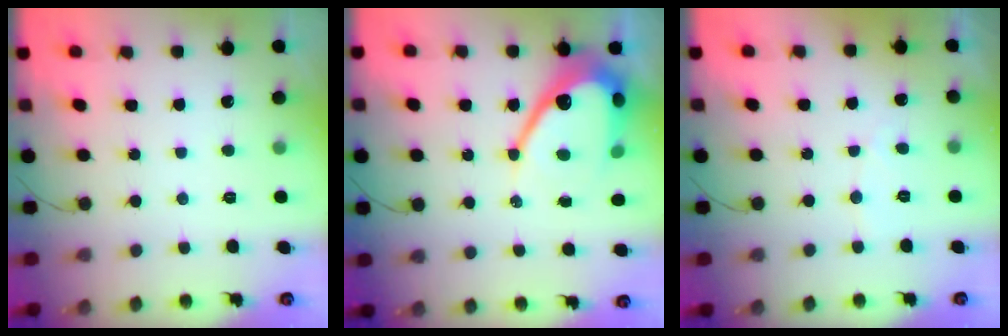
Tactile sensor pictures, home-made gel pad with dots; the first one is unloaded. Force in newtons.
{"total": 13.6, "press": 13.5, "slide": 1.1}
{"total": 2.6, "press": 2.6, "slide": 0.2}